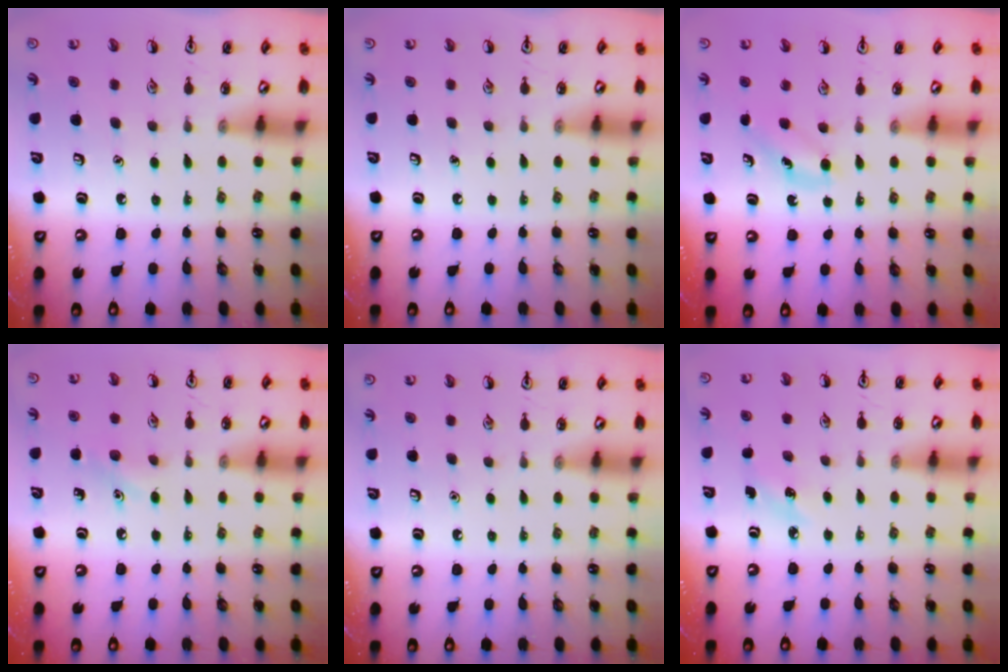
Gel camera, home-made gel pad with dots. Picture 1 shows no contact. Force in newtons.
{"total": 0.0}
{"total": 3.7, "press": 3.6, "slide": 1.0}
{"total": 5.7, "press": 5.4, "slide": 1.9}
{"total": 0.0}
{"total": 3.8, "press": 3.6, "slide": 1.3}